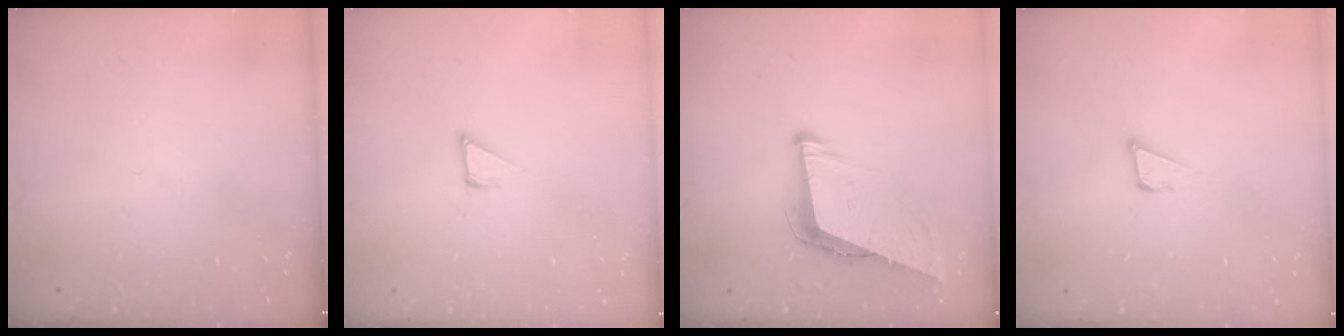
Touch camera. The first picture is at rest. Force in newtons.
{"total": 3.5, "press": 3.5, "slide": 0.2}
{"total": 9.3, "press": 8.9, "slide": 2.7}
{"total": 3.8, "press": 3.7, "slide": 0.9}